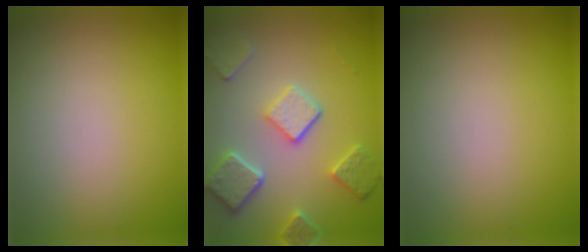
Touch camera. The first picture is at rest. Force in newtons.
{"total": 5.3, "press": 4.1, "slide": 3.4}
{"total": 0.0}